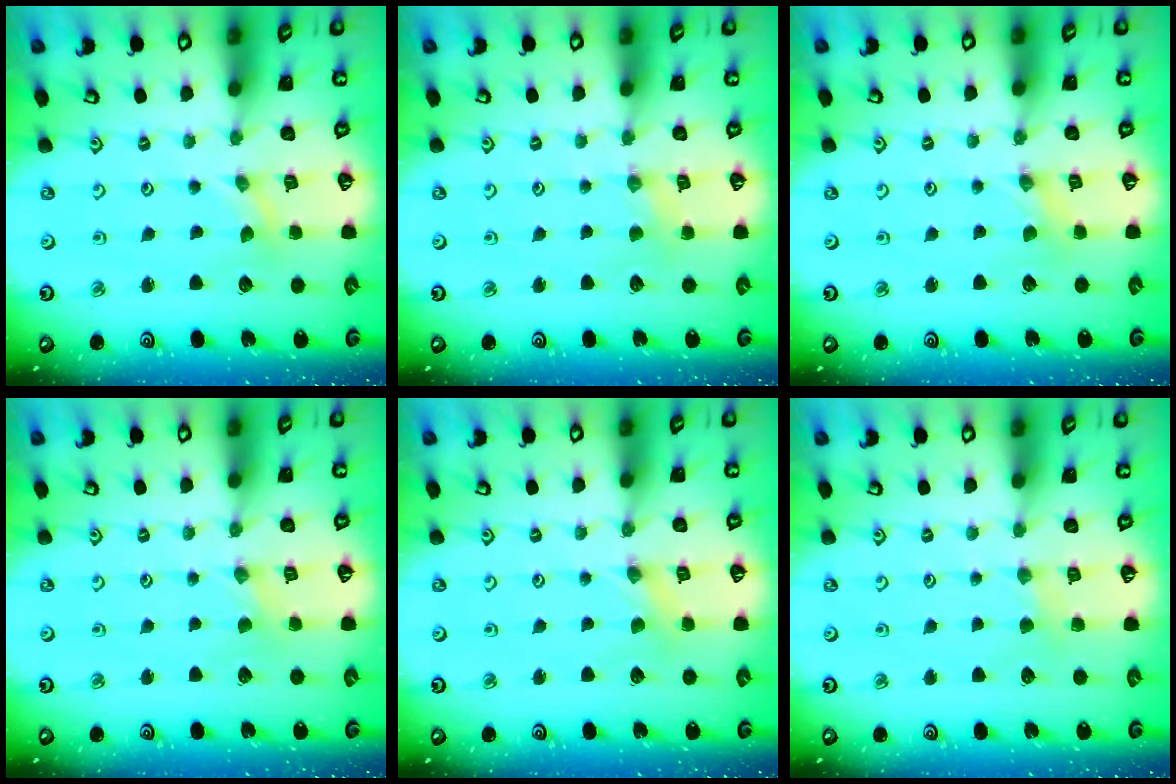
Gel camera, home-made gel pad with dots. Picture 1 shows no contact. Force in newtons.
{"total": 2.8, "press": 2.7, "slide": 0.5}
{"total": 0.0}
{"total": 1.1, "press": 1.1, "slide": 0.2}
{"total": 0.0}
{"total": 2.4, "press": 2.4, "slide": 0.4}